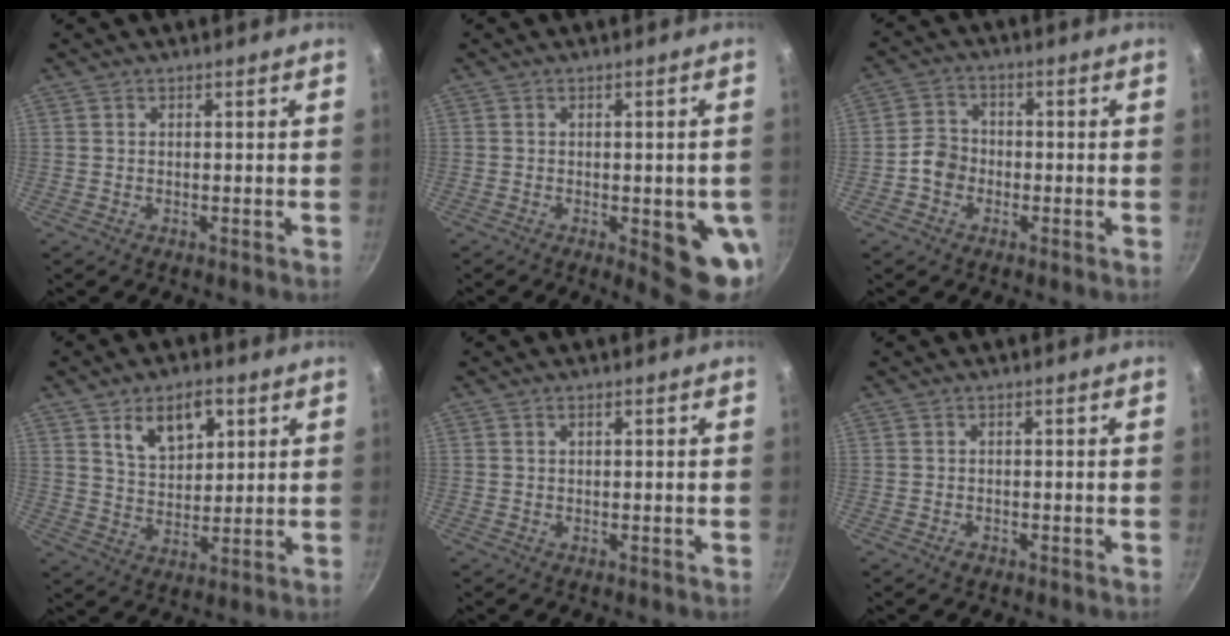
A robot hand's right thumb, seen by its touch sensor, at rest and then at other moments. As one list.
[{"total": 9.8, "force": [-2.3, 3.4, 8.9], "torque": [-0.076, -0.002, -0.023]}, {"total": 4.7, "force": [-1.7, 3.9, 1.9], "torque": [-0.014, 0.023, -0.038]}, {"total": 10.2, "force": [4.6, 6.2, 6.8], "torque": [-0.081, -0.017, 0.082]}, {"total": 0.7, "force": [0.3, 0.3, 0.5], "torque": [-0.006, 0.004, 0.005]}, {"total": 1.1, "force": [-0.7, 0.7, 0.5], "torque": [-0.009, 0.003, -0.012]}]